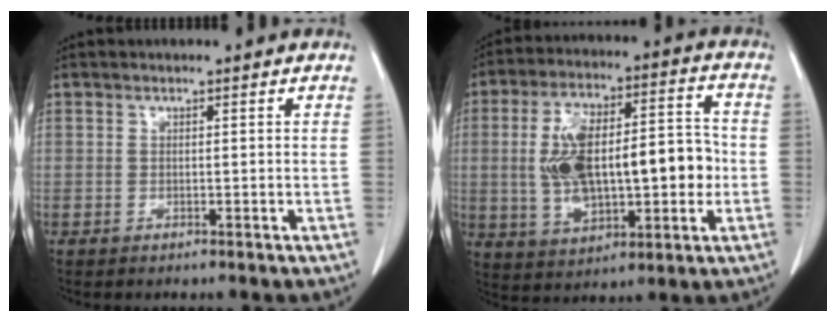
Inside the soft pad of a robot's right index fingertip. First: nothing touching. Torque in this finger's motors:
{"motor_torque": [1.72, -0.41, 0.48, 0.21]}